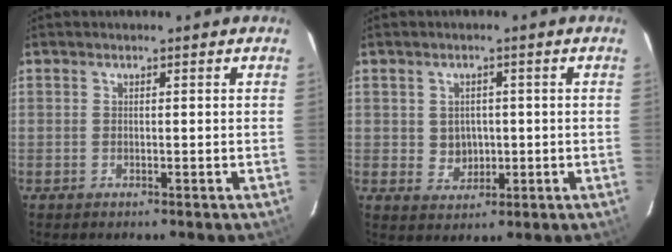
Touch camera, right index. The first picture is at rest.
{"total": 4.1, "force": [0.1, 3.8, 1.4], "torque": [-0.029, 0.007, 0.011]}